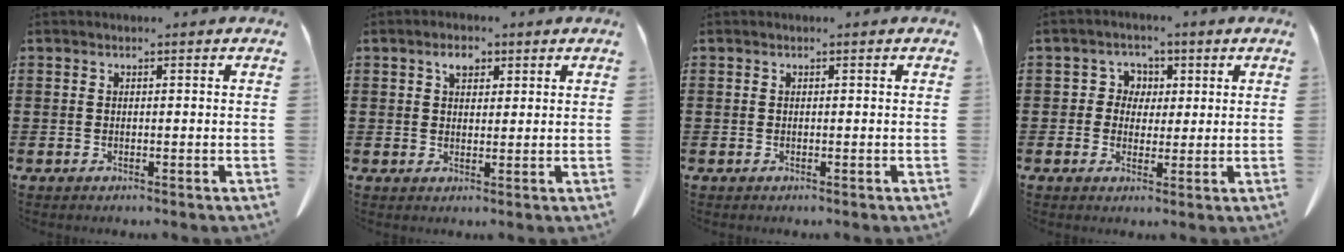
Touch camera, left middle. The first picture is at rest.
{"total": 2.9, "force": [1.6, 1.5, 1.8], "torque": [-0.024, 0.001, 0.025]}
{"total": 0.0}
{"total": 3.4, "force": [0.8, 3.2, 0.6], "torque": [-0.022, 0.011, 0.010]}